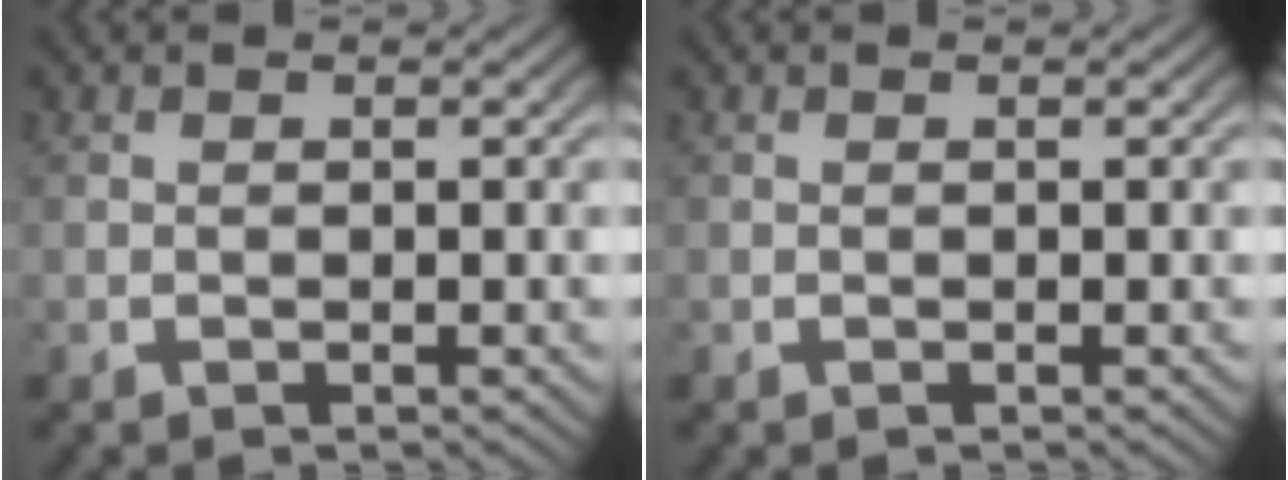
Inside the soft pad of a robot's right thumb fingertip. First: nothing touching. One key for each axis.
{"total": 0.0}